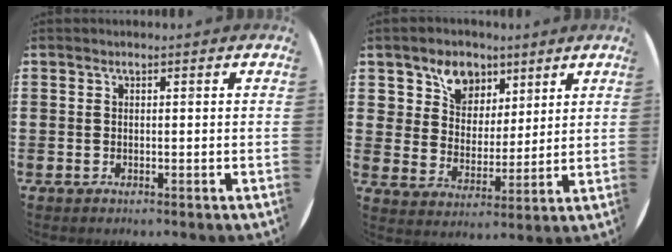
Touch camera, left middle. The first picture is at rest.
{"total": 6.5, "force": [4.8, 4.4, 0.5], "torque": [-0.046, -0.010, 0.088]}